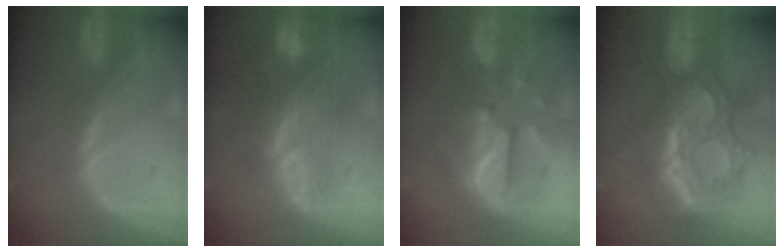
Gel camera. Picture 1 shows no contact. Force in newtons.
{"total": 9.7, "press": 8.2, "slide": 5.2}
{"total": 9.3, "press": 9.3, "slide": 0.5}
{"total": 12.1, "press": 10.8, "slide": 5.4}